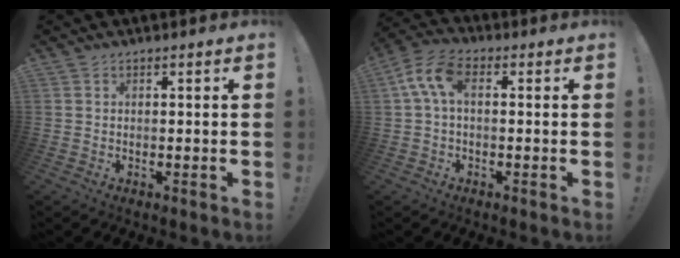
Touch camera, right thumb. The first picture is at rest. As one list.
[{"total": 8.1, "force": [1.5, 4.1, 6.8], "torque": [-0.143, 0.005, 0.033]}]